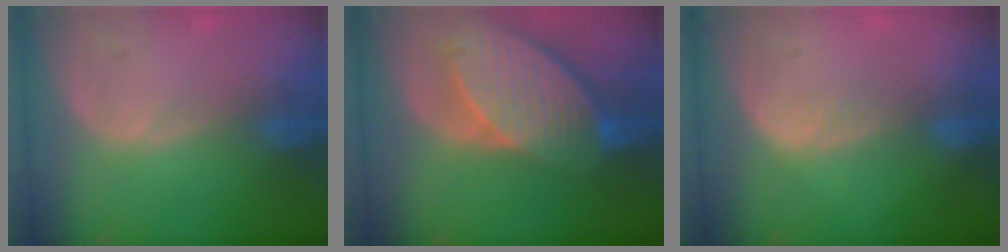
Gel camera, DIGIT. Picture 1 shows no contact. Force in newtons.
{"total": 10.5, "press": 9.2, "slide": 5.0}
{"total": 2.0, "press": 2.0, "slide": 0.1}